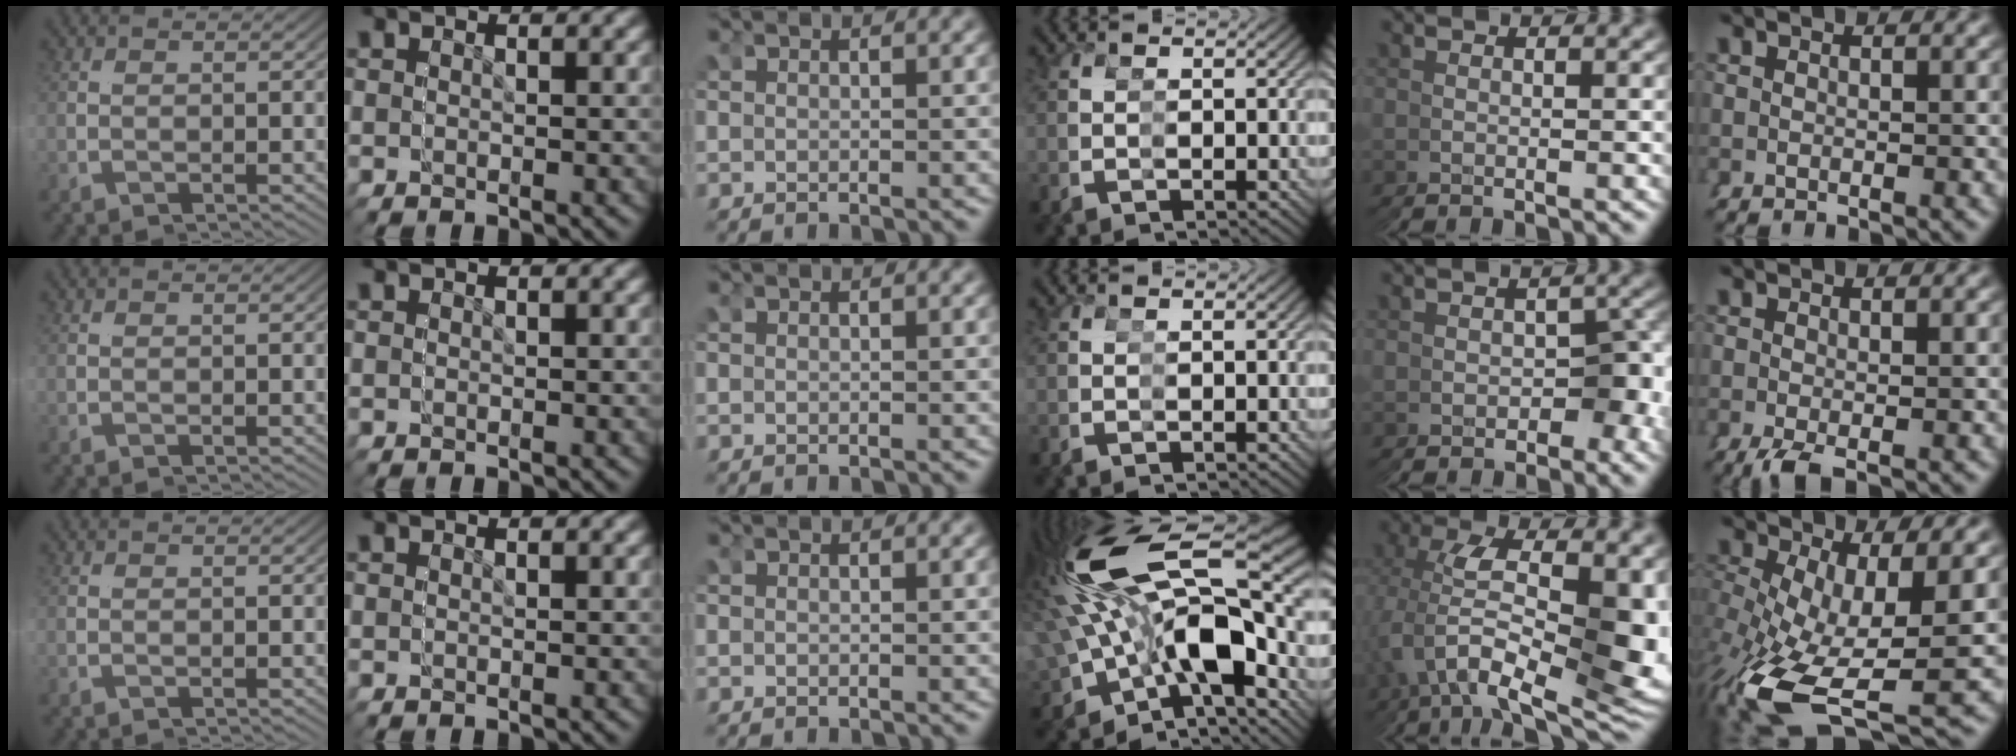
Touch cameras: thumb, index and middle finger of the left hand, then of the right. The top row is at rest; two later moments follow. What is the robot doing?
{"motion": "grasp_and_lifting", "object": "stress ball aka squeeze ball"}